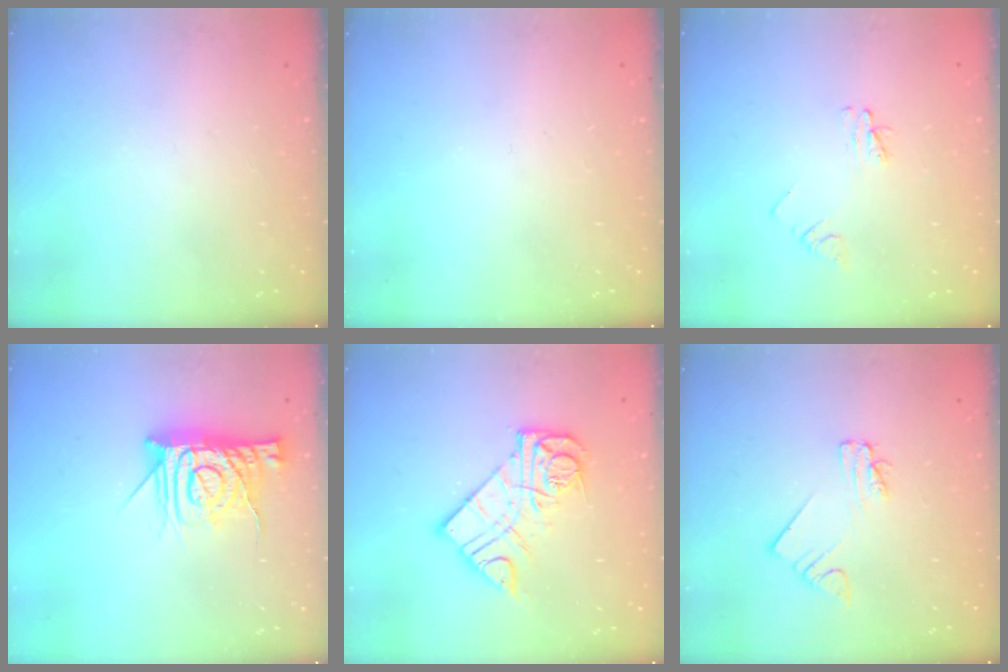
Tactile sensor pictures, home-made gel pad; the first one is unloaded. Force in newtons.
{"total": 0.0}
{"total": 3.2, "press": 3.2, "slide": 0.4}
{"total": 14.3, "press": 14.3, "slide": 1.0}
{"total": 13.7, "press": 13.7, "slide": 1.4}
{"total": 2.0, "press": 2.0, "slide": 0.1}